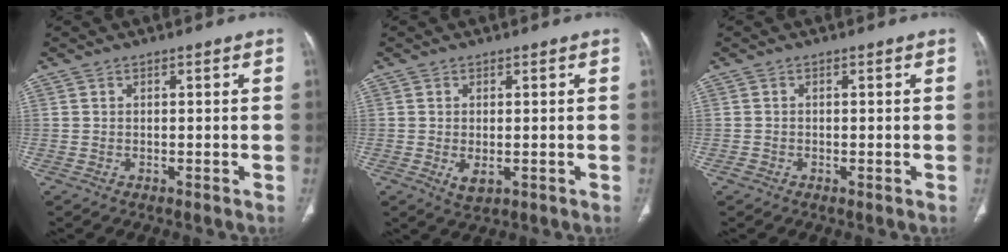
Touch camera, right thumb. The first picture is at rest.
{"total": 2.9, "force": [-0.6, 1.4, 2.4], "torque": [-0.043, -0.008, -0.003]}
{"total": 0.8, "force": [-0.4, 0.6, 0.4], "torque": [-0.004, -0.001, -0.008]}